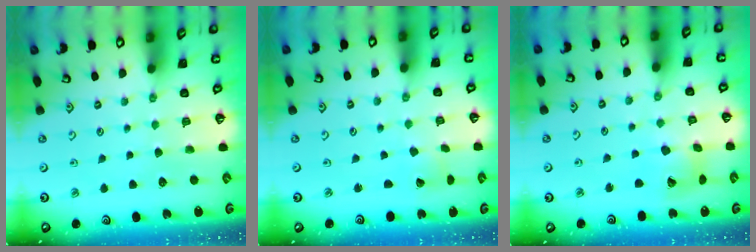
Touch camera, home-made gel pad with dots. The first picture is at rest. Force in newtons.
{"total": 2.3, "press": 2.3, "slide": 0.2}
{"total": 11.2, "press": 11.1, "slide": 1.5}